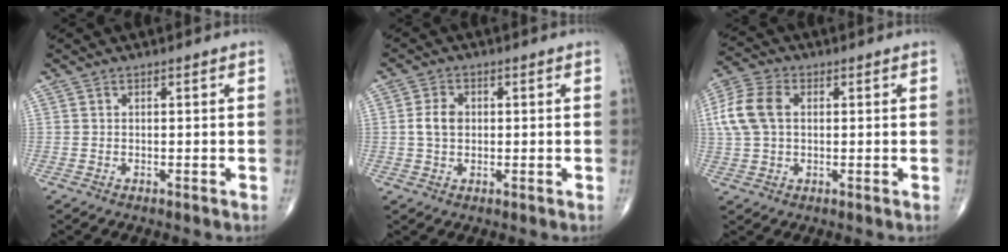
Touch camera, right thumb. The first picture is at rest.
{"total": 4.1, "force": [0.2, 2.9, 2.8], "torque": [-0.051, 0.006, 0.002]}
{"total": 9.3, "force": [1.4, 6.2, 6.8], "torque": [-0.156, 0.019, 0.027]}